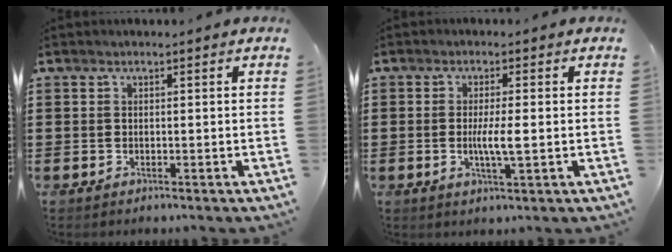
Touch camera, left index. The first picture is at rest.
{"total": 4.1, "force": [-0.2, 0.4, 4.1], "torque": [-0.079, -0.006, -0.007]}